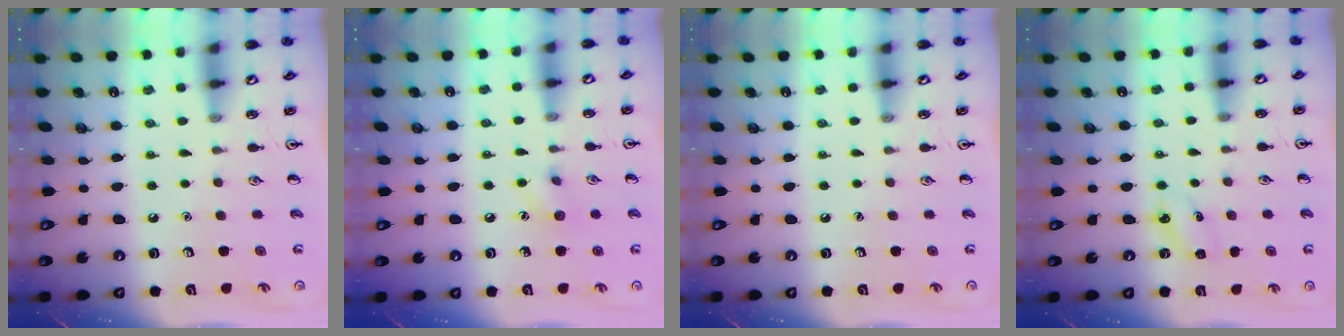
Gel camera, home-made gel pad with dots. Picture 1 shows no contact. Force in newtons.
{"total": 6.6, "press": 6.4, "slide": 1.9}
{"total": 0.0}
{"total": 4.2, "press": 4.0, "slide": 1.2}